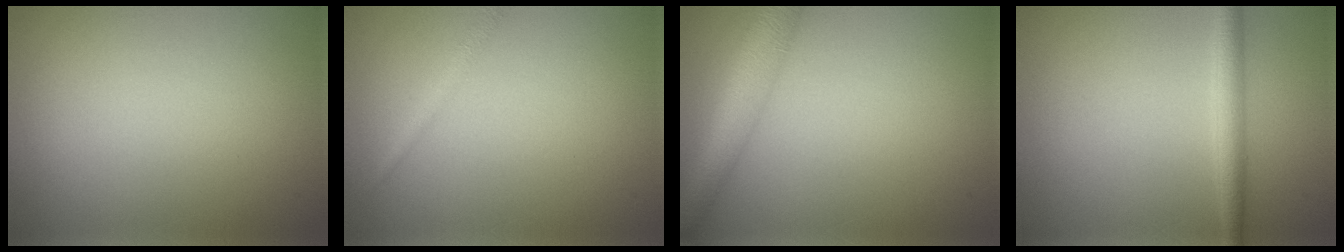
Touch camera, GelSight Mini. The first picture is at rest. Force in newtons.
{"total": 1.2, "press": 1.2, "slide": 0.1}
{"total": 5.3, "press": 5.3, "slide": 0.2}
{"total": 2.4, "press": 2.4, "slide": 0.0}